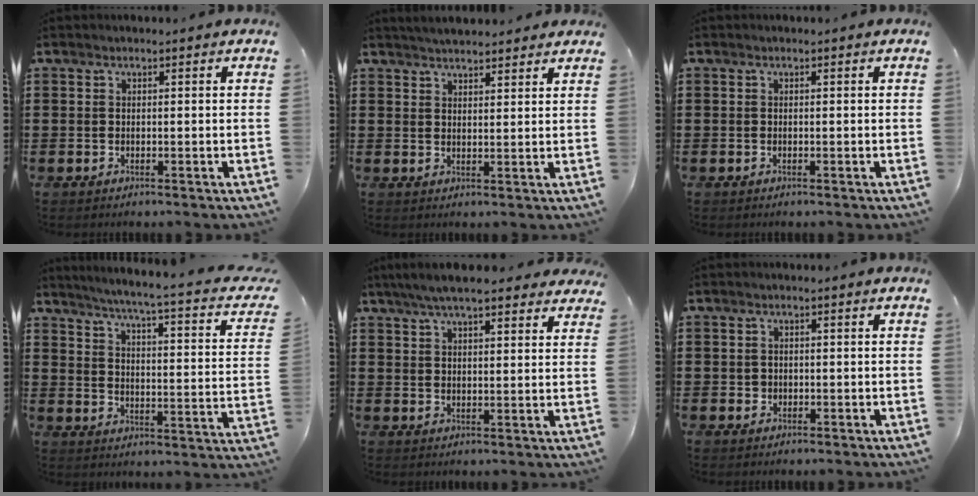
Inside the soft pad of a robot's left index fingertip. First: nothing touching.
{"total": 3.2, "force": [3.1, 0.2, 0.5], "torque": [-0.017, -0.004, 0.059]}
{"total": 0.0}
{"total": 4.6, "force": [3.3, -0.9, 3.0], "torque": [-0.077, -0.038, 0.044]}
{"total": 6.3, "force": [5.5, 0.9, 3.0], "torque": [-0.071, -0.010, 0.102]}
{"total": 0.8, "force": [0.1, 0.8, 0.3], "torque": [-0.008, 0.006, 0.001]}